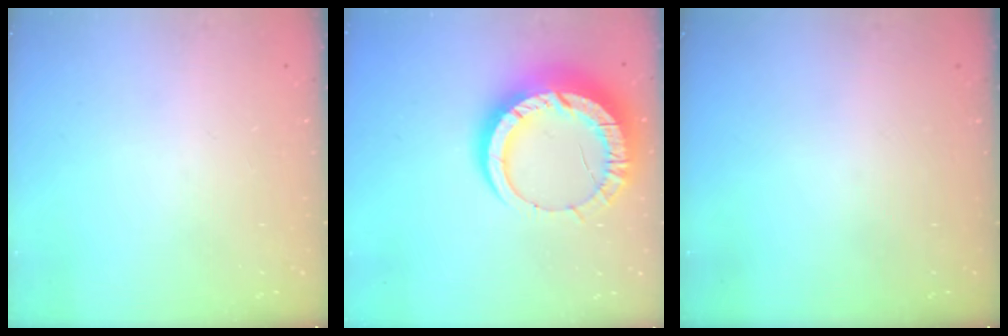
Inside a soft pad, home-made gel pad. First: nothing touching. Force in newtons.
{"total": 16.0, "press": 15.9, "slide": 1.7}
{"total": 0.0}